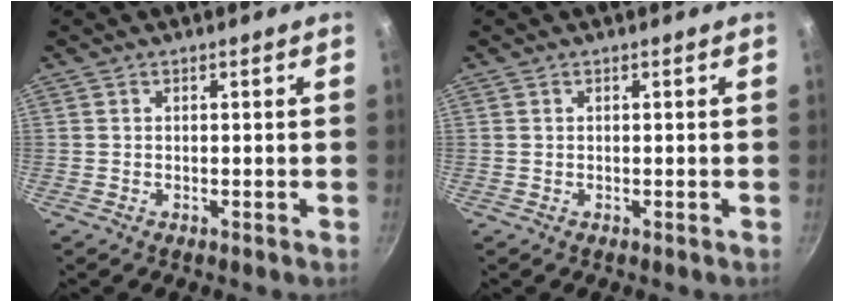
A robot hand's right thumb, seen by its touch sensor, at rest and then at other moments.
{"total": 0.0}